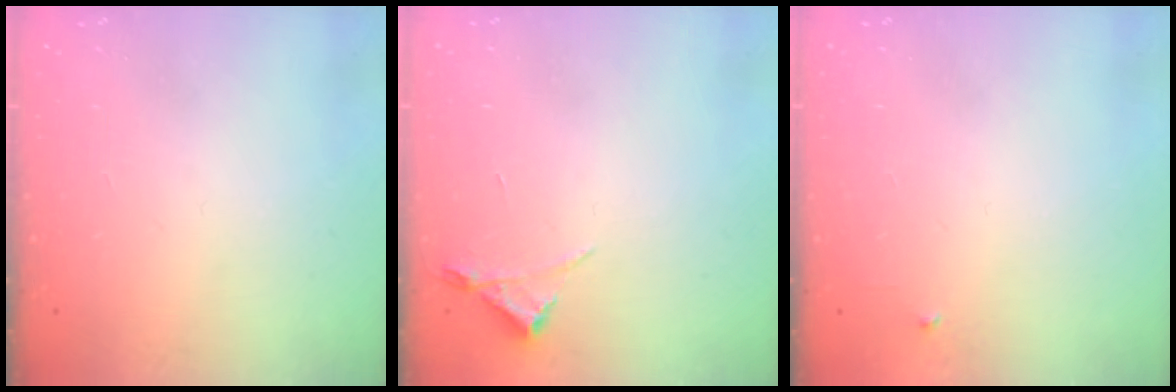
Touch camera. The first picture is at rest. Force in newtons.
{"total": 3.0, "press": 2.9, "slide": 0.5}
{"total": 2.4, "press": 2.3, "slide": 0.4}